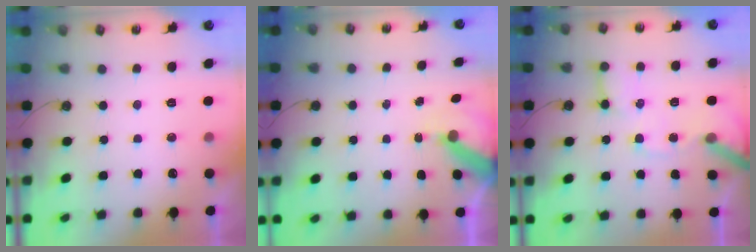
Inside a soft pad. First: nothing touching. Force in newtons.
{"total": 6.7, "press": 6.7, "slide": 0.7}
{"total": 12.7, "press": 12.6, "slide": 1.7}